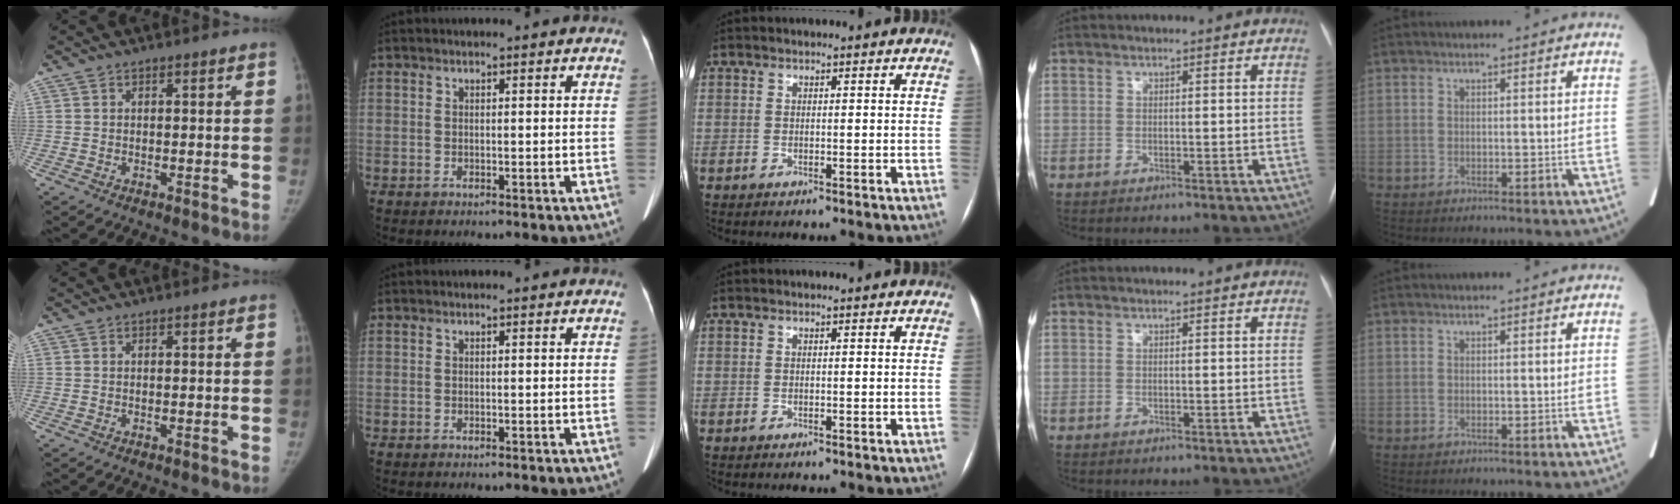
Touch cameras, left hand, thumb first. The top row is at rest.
{}